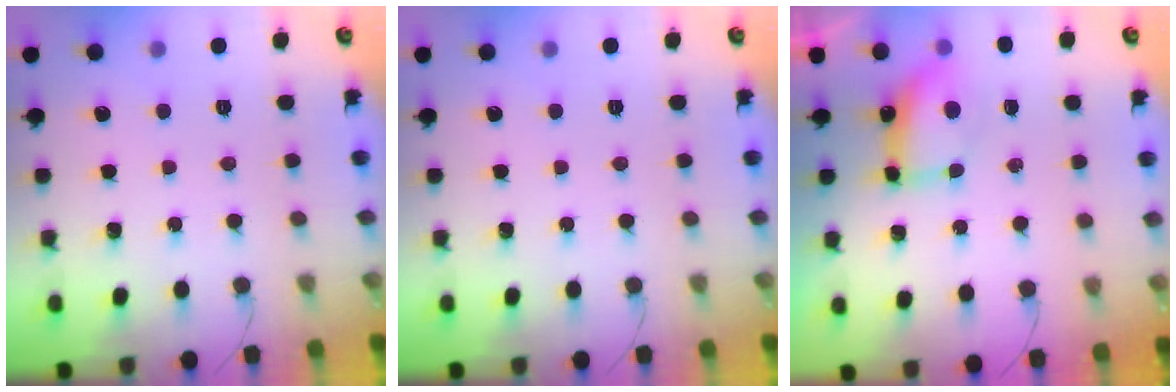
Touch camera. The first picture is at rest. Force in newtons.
{"total": 0.0}
{"total": 7.5, "press": 7.5, "slide": 0.5}